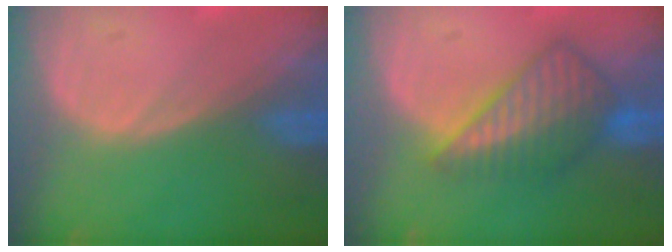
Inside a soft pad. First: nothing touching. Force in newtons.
{"total": 7.3, "press": 6.9, "slide": 2.2}